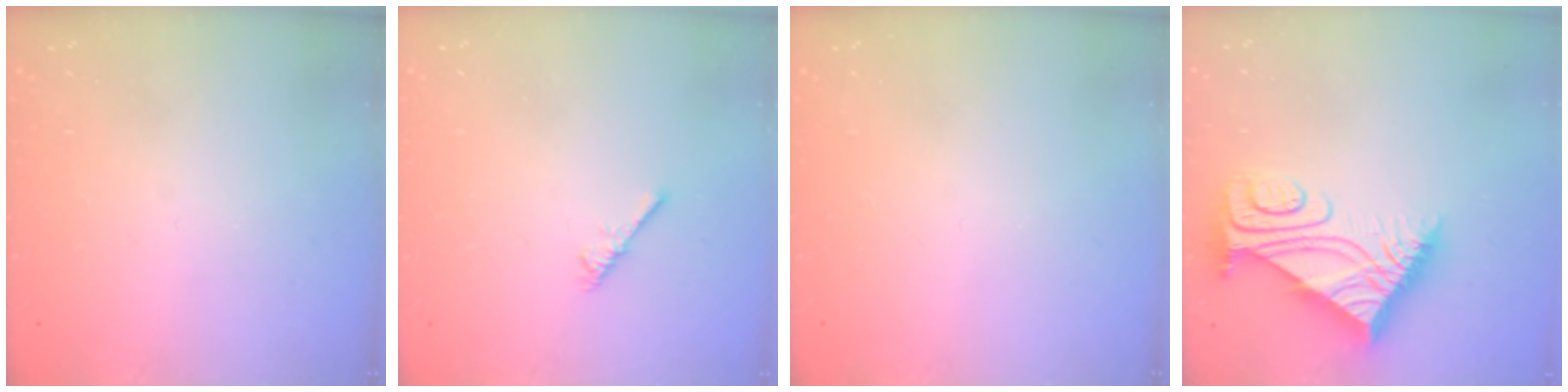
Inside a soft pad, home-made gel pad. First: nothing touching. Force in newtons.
{"total": 2.2, "press": 2.1, "slide": 0.5}
{"total": 0.0}
{"total": 8.7, "press": 8.7, "slide": 0.5}